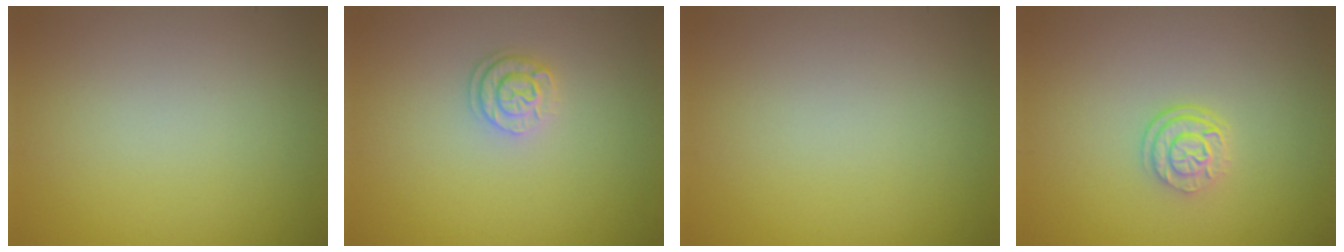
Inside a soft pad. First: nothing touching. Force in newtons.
{"total": 1.9, "press": 1.7, "slide": 0.9}
{"total": 0.0}
{"total": 2.4, "press": 1.8, "slide": 1.6}